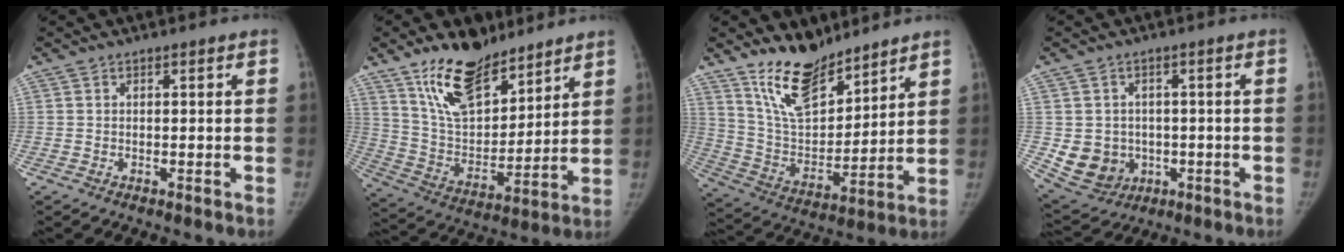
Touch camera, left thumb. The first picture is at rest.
{"total": 17.3, "force": [12.3, 8.1, 9.0], "torque": [-0.112, -0.074, 0.229]}
{"total": 14.9, "force": [11.7, 6.2, 6.7], "torque": [-0.081, -0.080, 0.225]}
{"total": 8.6, "force": [-0.9, 7.9, 3.3], "torque": [-0.034, 0.004, 0.007]}